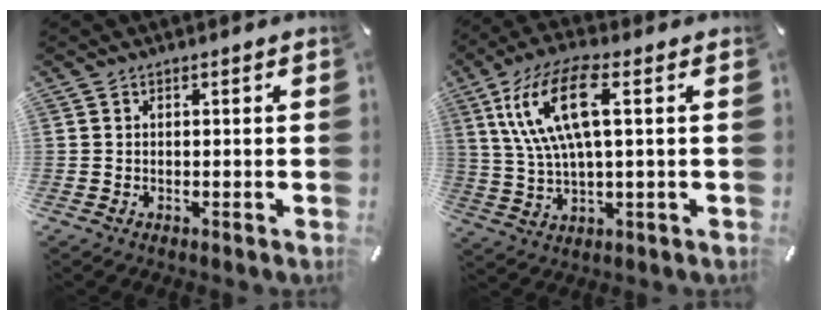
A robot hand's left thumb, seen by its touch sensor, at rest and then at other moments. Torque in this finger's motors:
{"motor_torque": [0.38, 0.72, 1.47, -1.30, 0.53]}